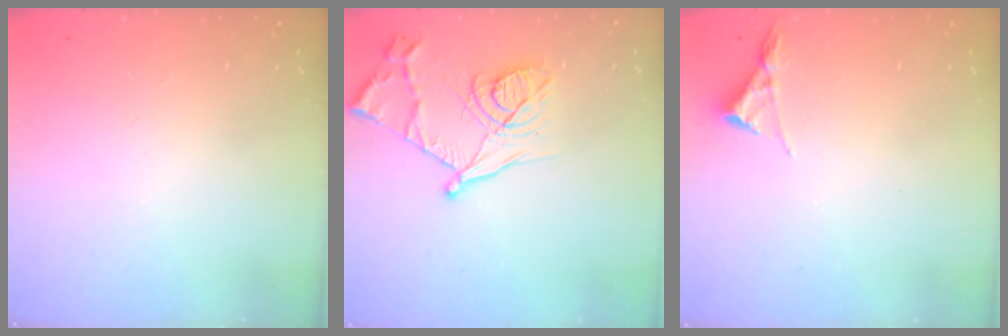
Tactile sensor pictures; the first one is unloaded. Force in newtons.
{"total": 16.2, "press": 16.2, "slide": 1.4}
{"total": 3.1, "press": 3.1, "slide": 0.5}